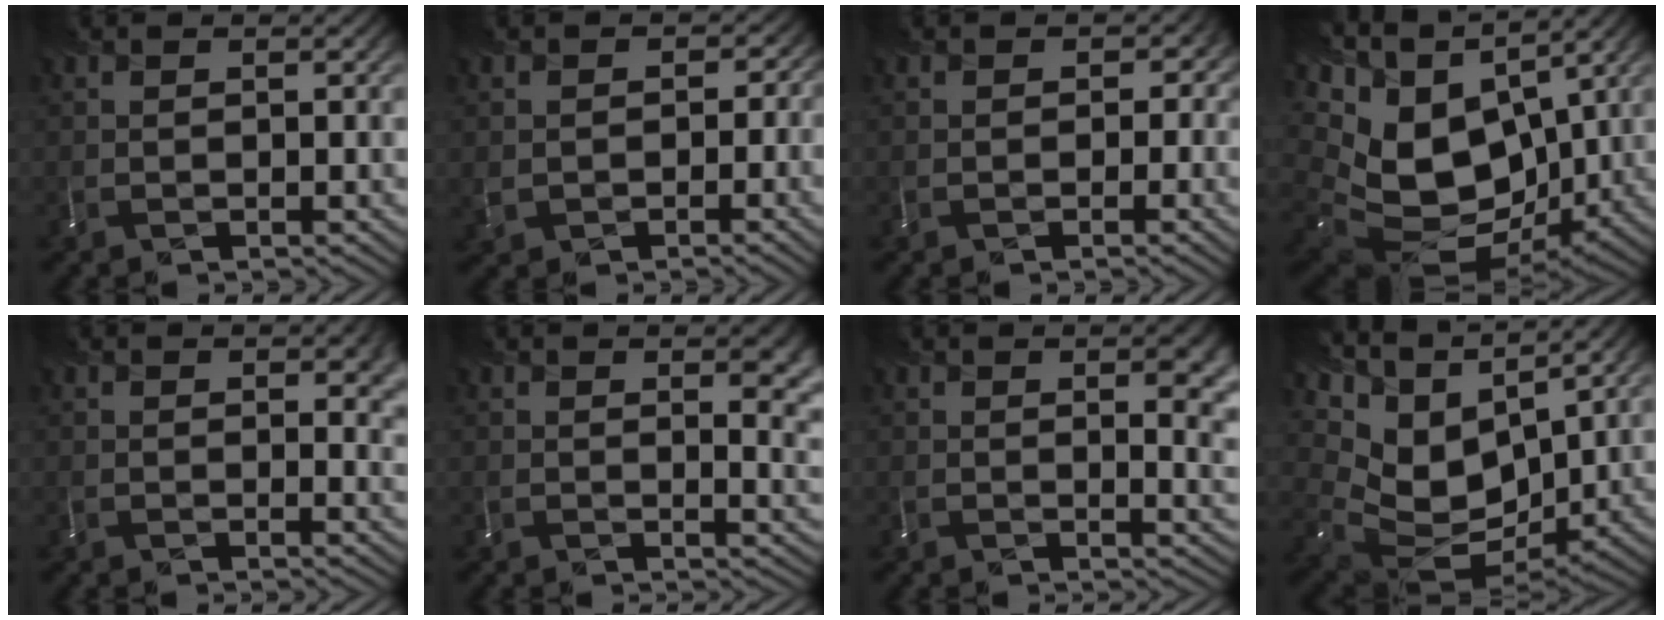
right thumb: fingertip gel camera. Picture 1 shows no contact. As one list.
[{"total": 4.4, "force": [-0.9, 4.1, 1.4], "torque": [-0.043, -0.017, -0.014]}, {"total": 3.2, "force": [-0.6, 2.8, 1.5], "torque": [-0.014, 0.000, -0.004]}, {"total": 17.8, "force": [3.7, 12.3, 12.4], "torque": [-0.293, -0.011, 0.101]}, {"total": 3.9, "force": [1.3, 1.9, 3.1], "torque": [-0.038, -0.002, 0.026]}, {"total": 6.7, "force": [2.5, 2.8, 5.6], "torque": [-0.053, 0.006, 0.035]}, {"total": 6.2, "force": [1.8, 2.5, 5.4], "torque": [-0.050, 0.005, 0.026]}, {"total": 14.3, "force": [6.2, 9.3, 8.9], "torque": [-0.229, 0.017, 0.142]}]